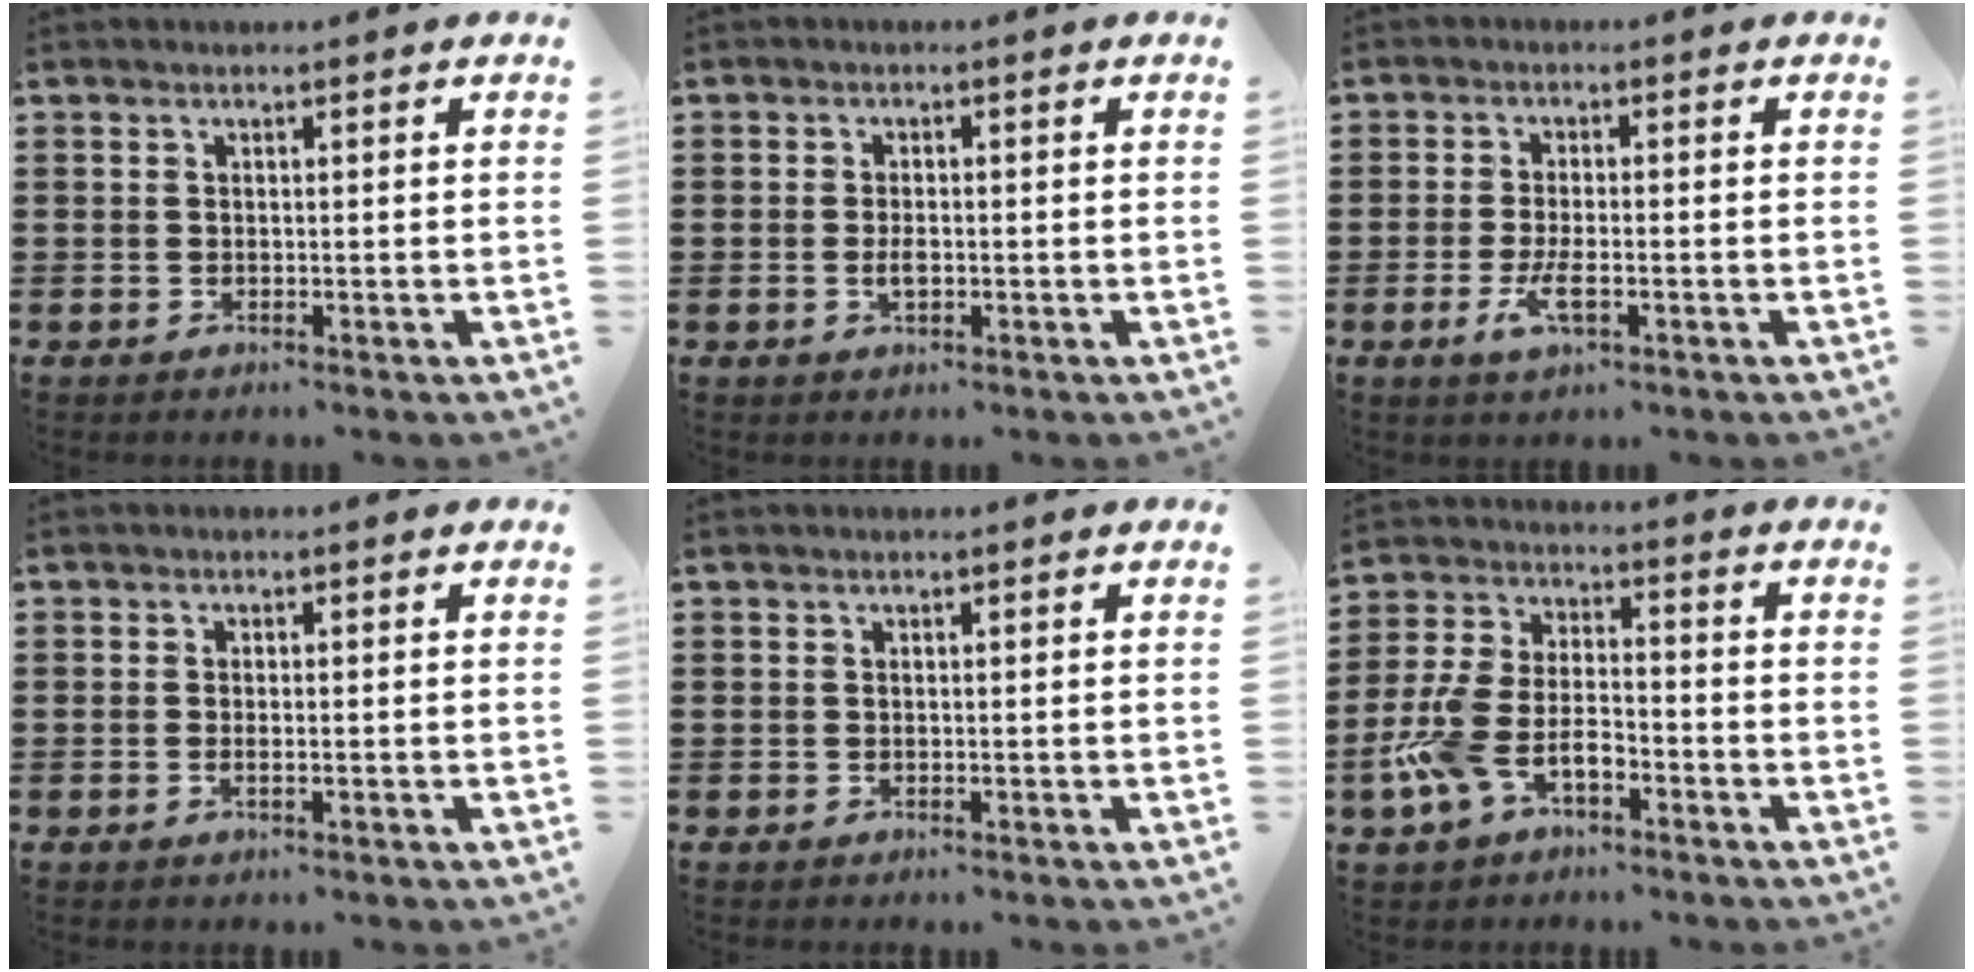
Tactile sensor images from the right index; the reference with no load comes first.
{"total": 2.1, "force": [-0.4, 1.0, 1.8], "torque": [-0.034, 0.000, -0.007]}
{"total": 4.4, "force": [-1.5, 1.4, 3.9], "torque": [-0.084, -0.005, -0.031]}
{"total": 1.1, "force": [-0.3, 0.3, 1.0], "torque": [-0.019, -0.003, -0.005]}
{"total": 0.0}
{"total": 8.2, "force": [-3.6, 4.3, 6.0], "torque": [-0.153, 0.000, -0.075]}